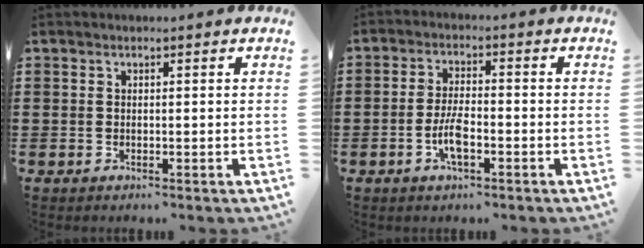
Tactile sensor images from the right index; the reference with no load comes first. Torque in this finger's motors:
{"motor_torque": [2.14, 0.00, 0.34, 0.12]}